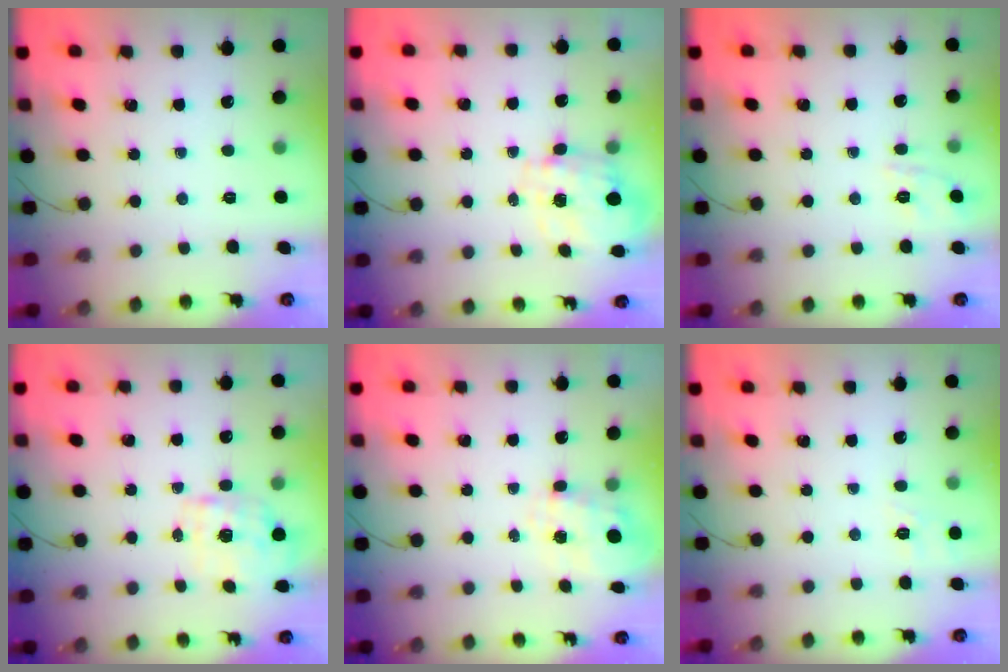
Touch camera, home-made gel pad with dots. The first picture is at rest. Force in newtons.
{"total": 2.6, "press": 2.4, "slide": 1.0}
{"total": 1.9, "press": 0.3, "slide": 1.8}
{"total": 2.2, "press": 2.1, "slide": 0.4}
{"total": 7.1, "press": 7.0, "slide": 0.8}
{"total": 7.3, "press": 7.1, "slide": 1.5}